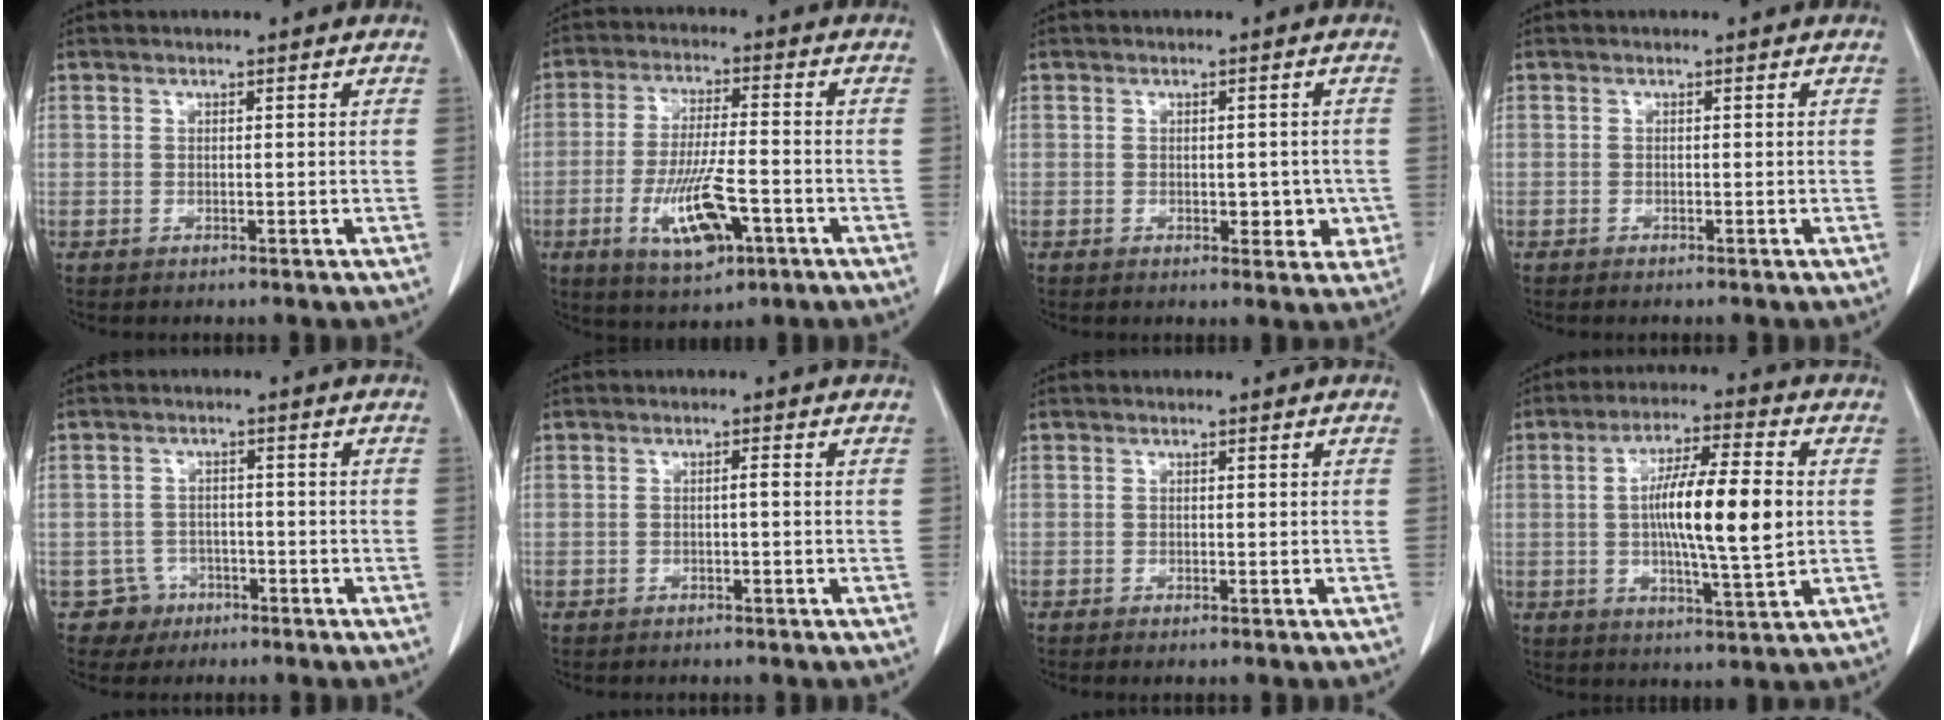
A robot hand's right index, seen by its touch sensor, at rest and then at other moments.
{"total": 10.5, "force": [-4.0, 2.7, 9.3], "torque": [-0.184, -0.010, -0.062]}
{"total": 4.1, "force": [-0.9, 2.3, 3.3], "torque": [-0.031, 0.000, -0.004]}
{"total": 0.8, "force": [-0.7, 0.0, 0.4], "torque": [-0.012, -0.003, -0.009]}
{"total": 3.7, "force": [-2.0, 3.1, -0.6], "torque": [0.017, 0.015, -0.031]}
{"total": 0.8, "force": [-0.2, 0.0, 0.7], "torque": [-0.014, 0.003, -0.002]}
{"total": 0.9, "force": [-0.7, 0.0, 0.6], "torque": [-0.013, -0.003, -0.009]}
{"total": 12.7, "force": [0.4, 1.4, 12.6], "torque": [-0.219, 0.001, 0.002]}